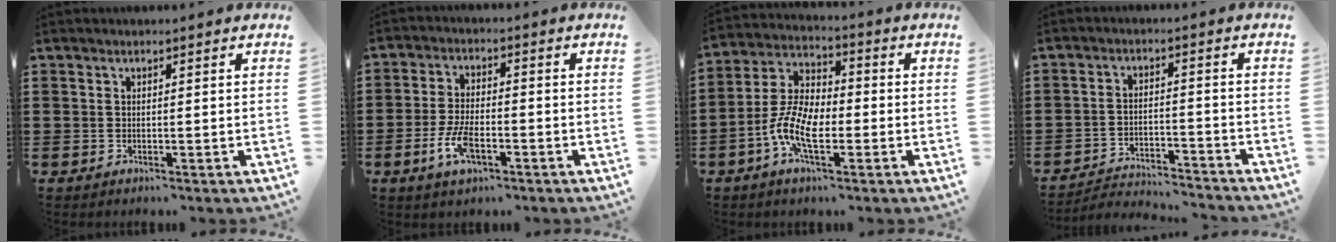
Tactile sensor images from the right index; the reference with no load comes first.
{"total": 6.2, "force": [-2.6, 2.6, 5.0], "torque": [-0.116, -0.004, -0.052]}
{"total": 9.3, "force": [-3.1, 4.3, 7.6], "torque": [-0.189, -0.009, -0.067]}
{"total": 3.4, "force": [-3.4, 0.3, 0.5], "torque": [-0.015, 0.006, -0.074]}